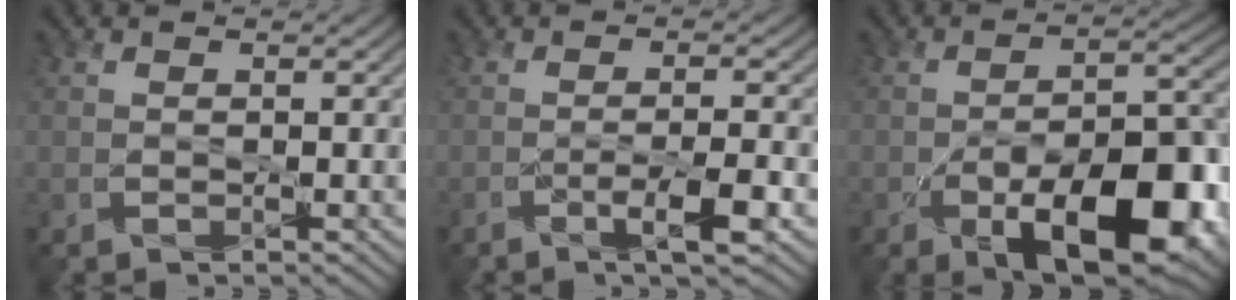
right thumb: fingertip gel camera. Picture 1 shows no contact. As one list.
[{"total": 4.0, "force": [-2.0, 0.5, 3.4], "torque": [-0.061, 0.004, -0.038]}, {"total": 12.9, "force": [-5.4, 5.9, 10.2], "torque": [-0.162, -0.019, -0.082]}]